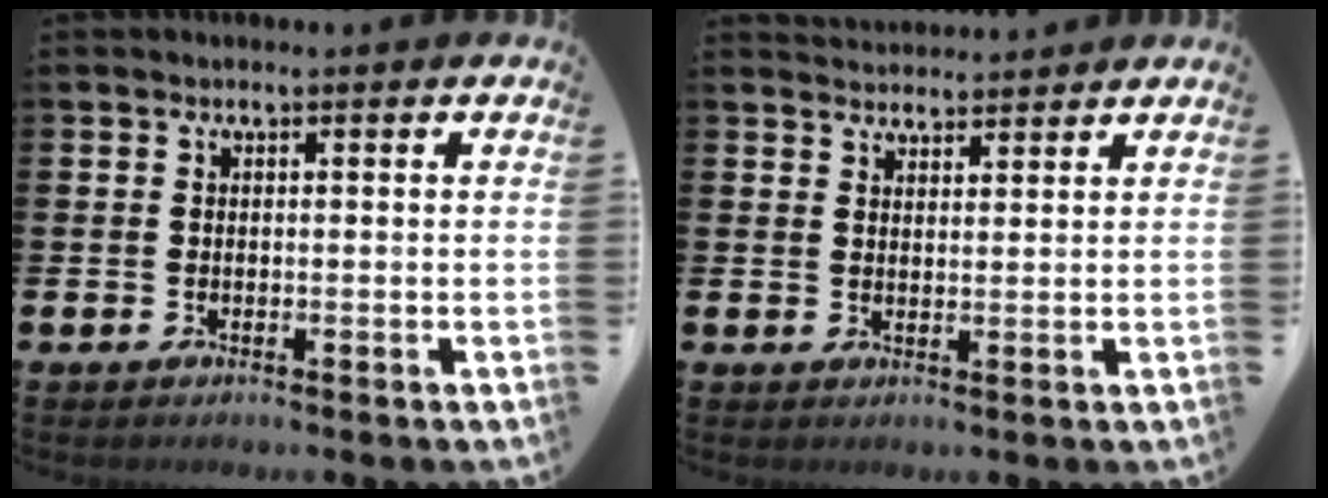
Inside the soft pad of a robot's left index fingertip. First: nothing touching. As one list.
[{"total": 2.8, "force": [2.8, 0.6, -0.3], "torque": [-0.003, -0.013, 0.052]}]